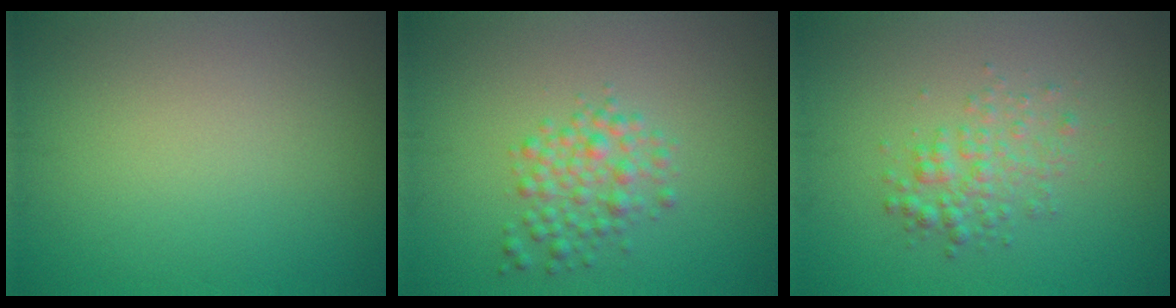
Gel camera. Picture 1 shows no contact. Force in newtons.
{"total": 2.8, "press": 2.8, "slide": 0.1}
{"total": 2.5, "press": 2.5, "slide": 0.0}